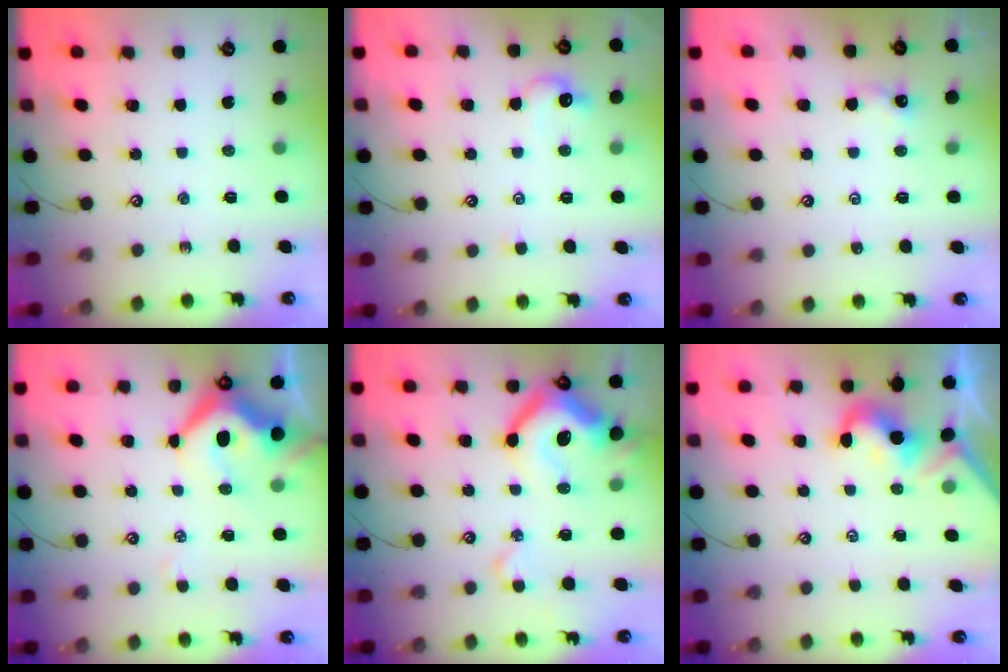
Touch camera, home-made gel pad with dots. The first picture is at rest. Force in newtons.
{"total": 1.9, "press": 1.8, "slide": 0.6}
{"total": 1.0, "press": 0.9, "slide": 0.4}
{"total": 10.7, "press": 10.5, "slide": 2.1}
{"total": 18.1, "press": 17.9, "slide": 2.6}
{"total": 2.9, "press": 2.9, "slide": 0.5}